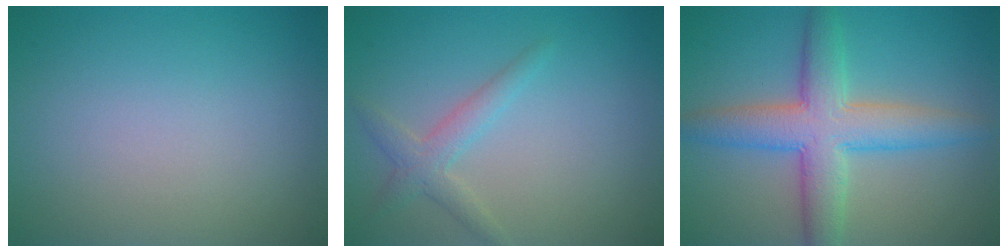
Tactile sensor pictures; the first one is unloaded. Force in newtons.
{"total": 2.2, "press": 2.2, "slide": 0.1}
{"total": 6.6, "press": 6.6, "slide": 0.1}